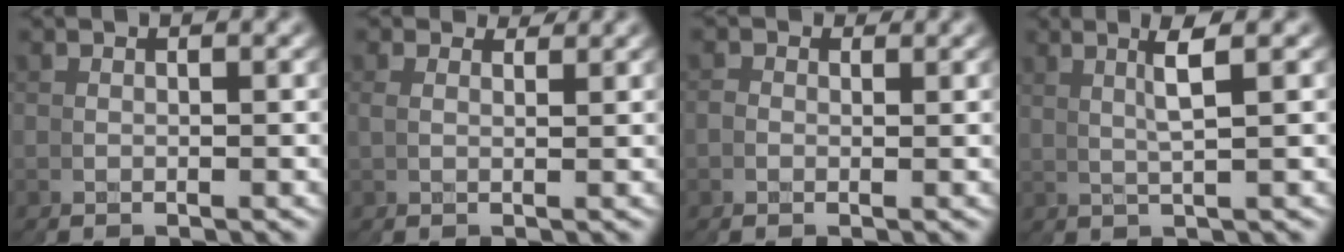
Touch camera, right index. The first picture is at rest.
{"total": 1.0, "force": [0.8, 0.4, 0.5], "torque": [0.002, 0.001, 0.012]}
{"total": 1.5, "force": [-0.2, 0.9, -1.2], "torque": [0.024, -0.002, -0.006]}
{"total": 2.9, "force": [1.7, -1.9, 1.5], "torque": [-0.023, 0.022, 0.031]}